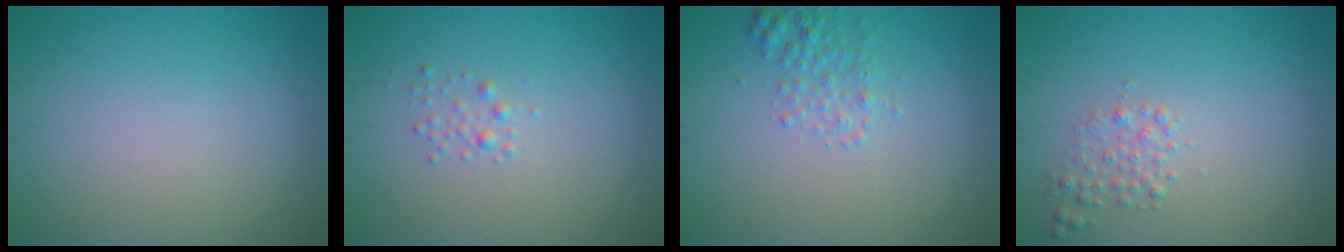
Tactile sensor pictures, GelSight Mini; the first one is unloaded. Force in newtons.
{"total": 0.9, "press": 0.9, "slide": 0.0}
{"total": 1.7, "press": 1.7, "slide": 0.1}
{"total": 1.5, "press": 1.5, "slide": 0.0}